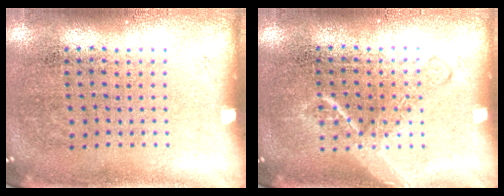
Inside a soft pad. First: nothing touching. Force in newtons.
{"total": 2.1, "press": 2.1, "slide": 0.3}